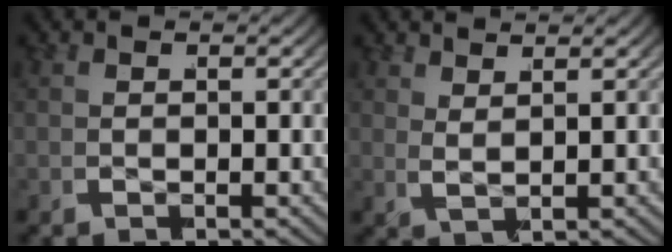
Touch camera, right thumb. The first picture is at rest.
{"total": 2.1, "force": [1.8, 0.5, 1.0], "torque": [-0.009, 0.002, 0.036]}